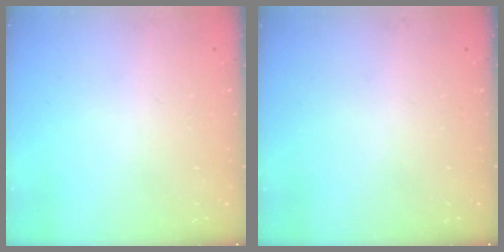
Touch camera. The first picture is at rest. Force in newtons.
{"total": 0.0}